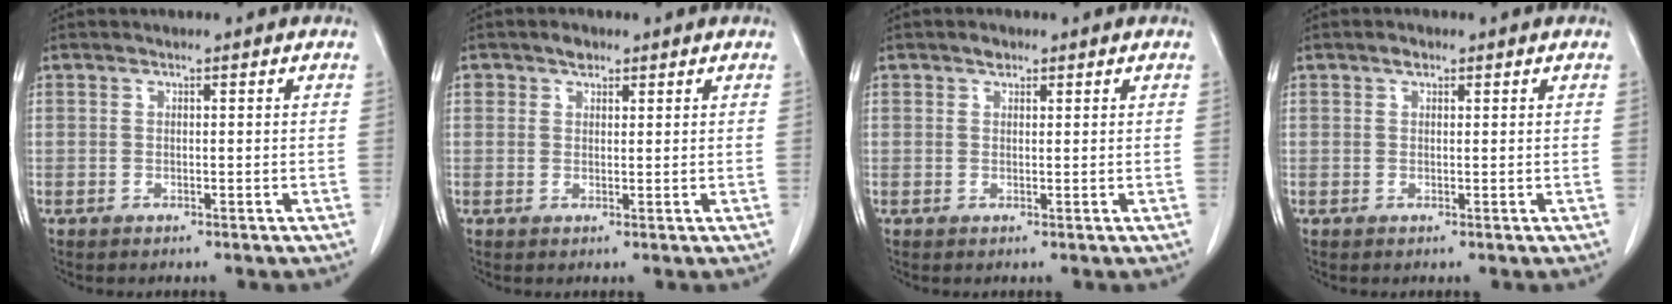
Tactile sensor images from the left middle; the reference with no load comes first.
{"total": 1.7, "force": [1.1, 1.2, 0.5], "torque": [-0.009, 0.005, 0.016]}
{"total": 1.1, "force": [0.7, 0.7, 0.4], "torque": [-0.007, 0.002, 0.011]}
{"total": 0.9, "force": [0.6, 0.6, 0.5], "torque": [-0.009, 0.003, 0.008]}